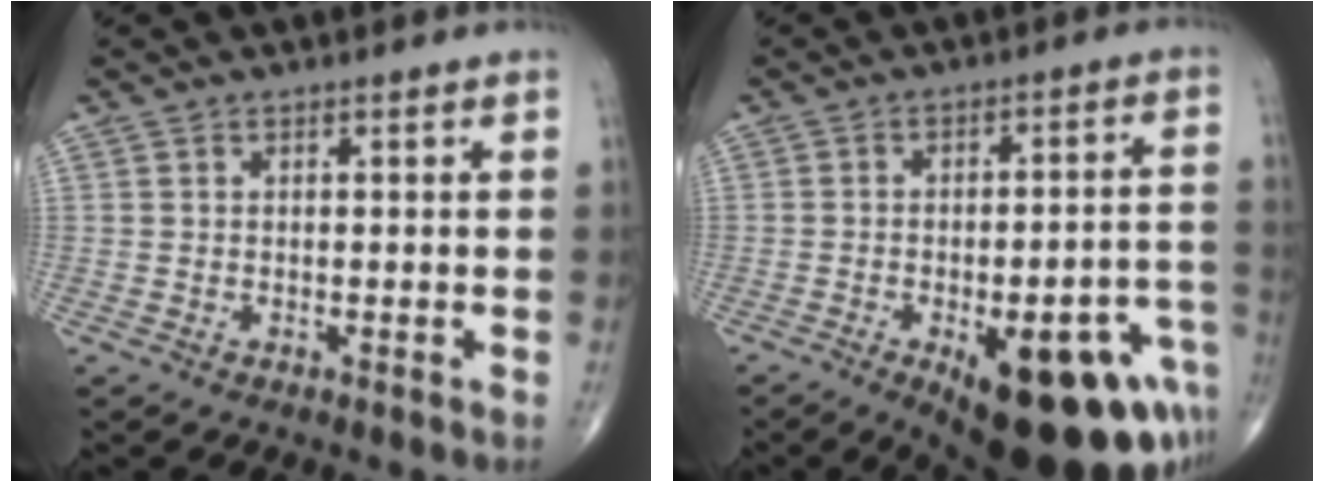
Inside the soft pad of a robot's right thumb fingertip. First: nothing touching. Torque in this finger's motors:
{"motor_torque": [2.72, 2.28, 1.31, -1.46, 0.43]}